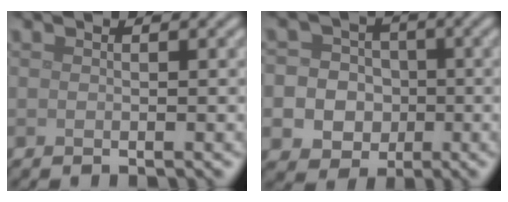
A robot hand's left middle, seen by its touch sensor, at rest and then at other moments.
{"total": 7.8, "force": [-1.5, 7.3, 2.3], "torque": [-0.031, 0.005, -0.058]}